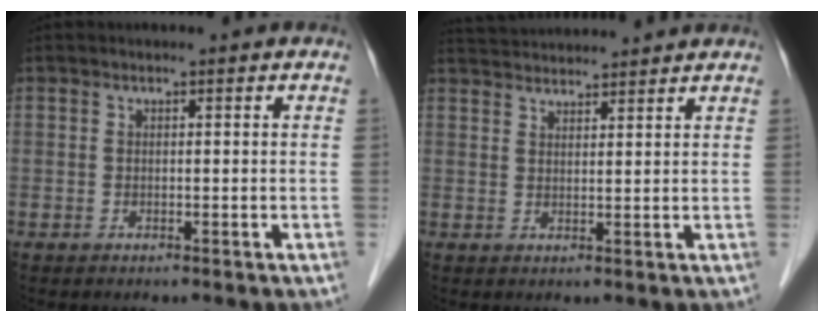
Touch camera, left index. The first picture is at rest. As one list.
[{"total": 9.2, "force": [9.0, 0.2, 2.3], "torque": [-0.046, 0.038, 0.137]}]